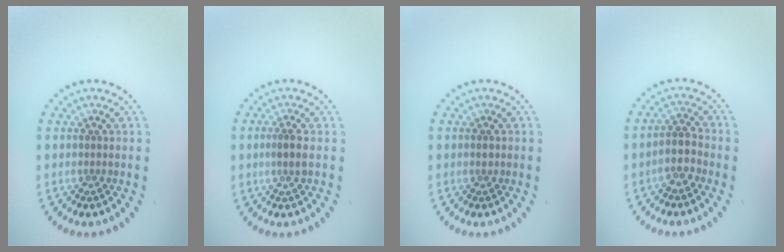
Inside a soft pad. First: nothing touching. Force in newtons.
{"total": 1.6, "press": 1.5, "slide": 0.7}
{"total": 0.6, "press": 0.6, "slide": 0.1}
{"total": 2.6, "press": 2.2, "slide": 1.3}